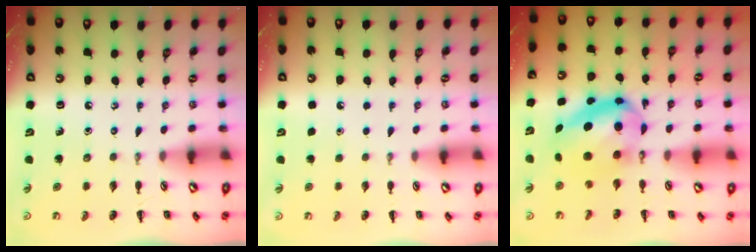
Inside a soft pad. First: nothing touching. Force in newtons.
{"total": 1.7, "press": 1.7, "slide": 0.1}
{"total": 10.0, "press": 9.8, "slide": 2.2}